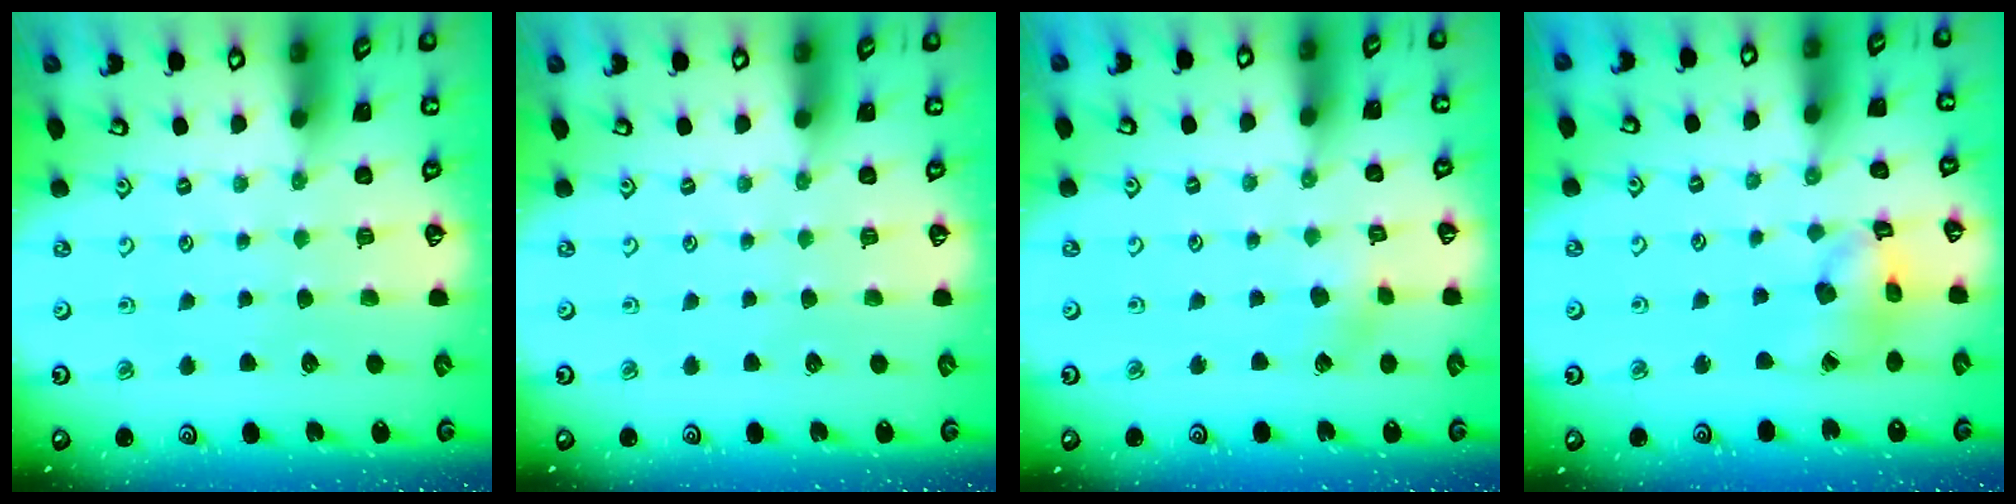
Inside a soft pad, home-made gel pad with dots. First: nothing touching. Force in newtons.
{"total": 0.0}
{"total": 3.0, "press": 3.0, "slide": 0.6}
{"total": 11.4, "press": 11.3, "slide": 1.4}